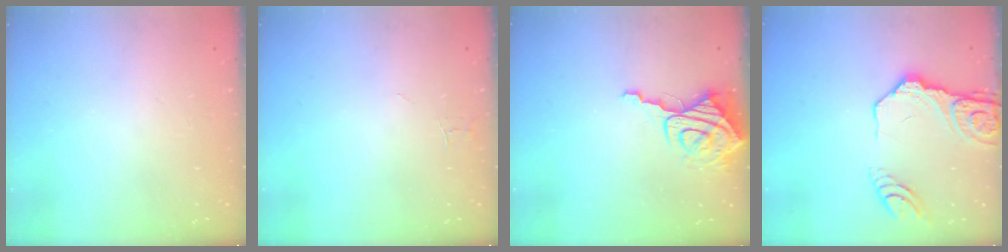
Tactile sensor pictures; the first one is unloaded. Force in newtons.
{"total": 3.0, "press": 3.0, "slide": 0.2}
{"total": 8.9, "press": 8.9, "slide": 0.8}
{"total": 14.9, "press": 14.8, "slide": 1.3}